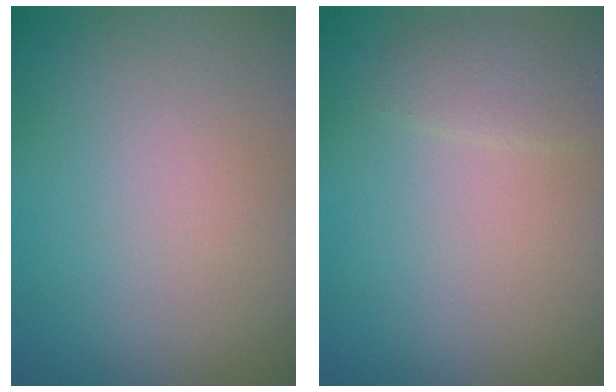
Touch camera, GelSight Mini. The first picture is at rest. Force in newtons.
{"total": 1.4, "press": 1.4, "slide": 0.1}